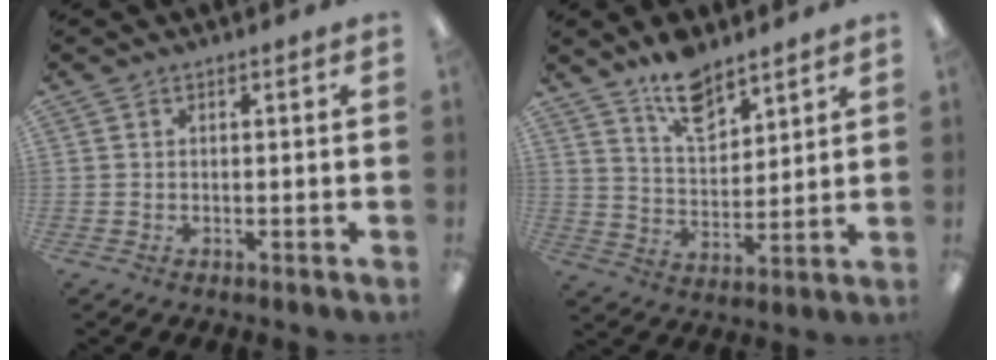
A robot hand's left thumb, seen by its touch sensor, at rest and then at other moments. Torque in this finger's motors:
{"motor_torque": [2.00, 0.95, 1.36, -1.34, 0.08]}